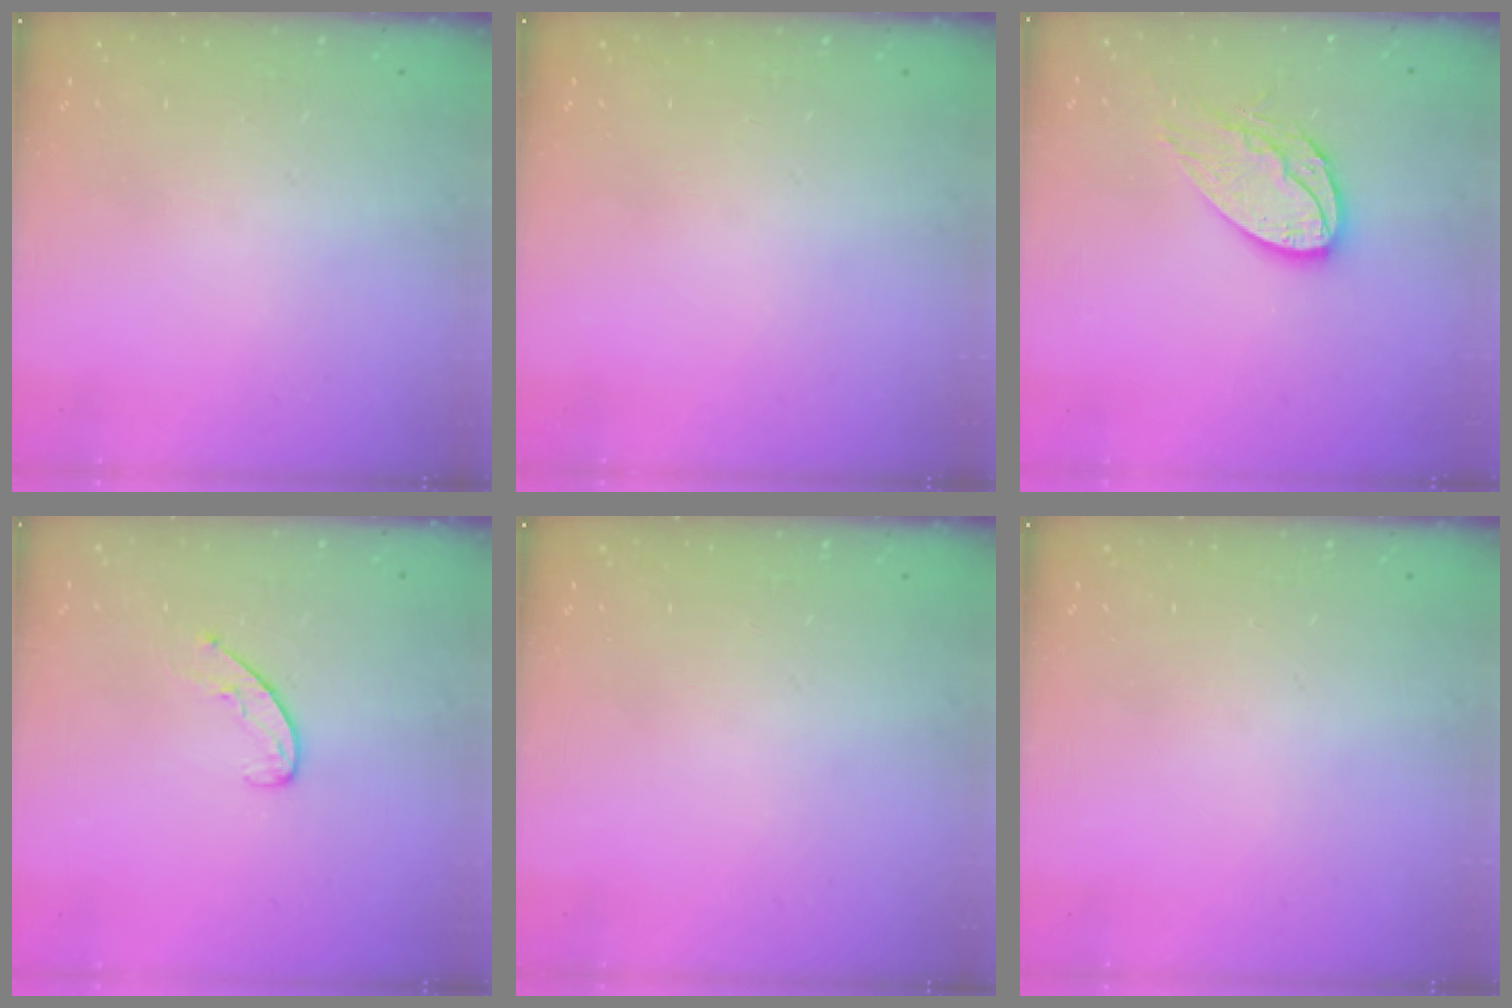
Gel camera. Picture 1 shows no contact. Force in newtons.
{"total": 0.0}
{"total": 12.8, "press": 12.8, "slide": 0.9}
{"total": 6.7, "press": 6.7, "slide": 0.5}
{"total": 0.0}
{"total": 0.0}